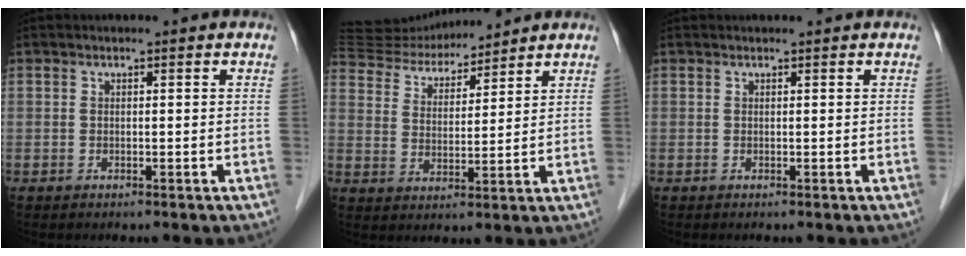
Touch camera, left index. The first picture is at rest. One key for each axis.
{"total": 12.2, "fx": 11.8, "fy": 2.2, "fz": 2.5, "tx": -0.046, "ty": 0.020, "tz": 0.216}
{"total": 1.2, "fx": 1.1, "fy": 0.4, "fz": 0.2, "tx": 0.004, "ty": 0.012, "tz": 0.017}